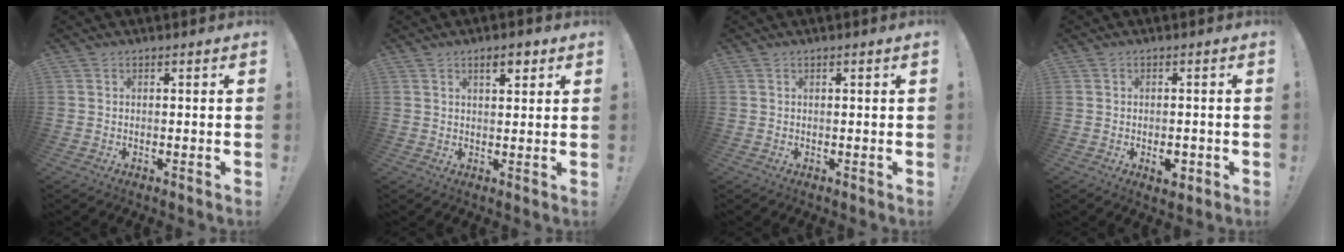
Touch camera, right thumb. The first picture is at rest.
{"total": 4.5, "force": [2.6, 1.7, 3.2], "torque": [-0.031, -0.011, 0.039]}
{"total": 0.6, "force": [0.2, -0.3, 0.5], "torque": [-0.004, -0.004, 0.002]}
{"total": 3.9, "force": [-1.4, 2.2, 2.9], "torque": [-0.027, 0.006, -0.024]}